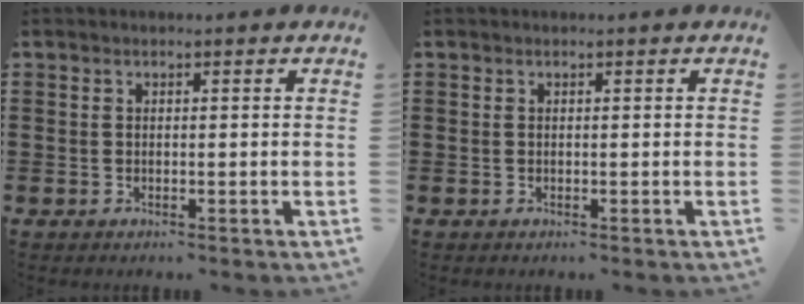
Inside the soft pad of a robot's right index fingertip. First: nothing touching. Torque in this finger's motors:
{"motor_torque": [0.00, 0.00, 0.00, 0.00]}